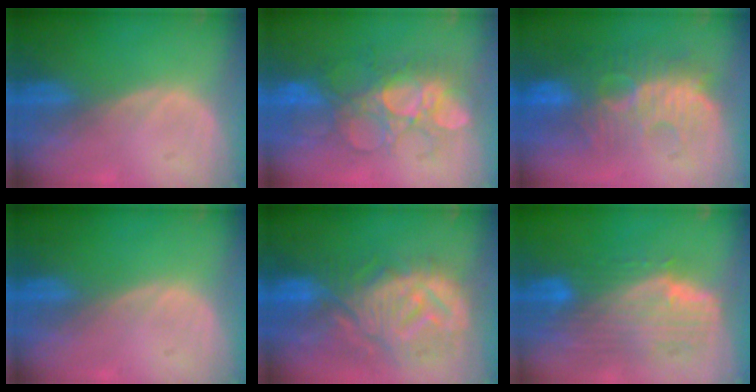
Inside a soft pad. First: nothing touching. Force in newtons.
{"total": 8.7, "press": 8.5, "slide": 1.6}
{"total": 10.4, "press": 9.8, "slide": 3.4}
{"total": 0.0}
{"total": 12.4, "press": 11.1, "slide": 5.5}
{"total": 10.2, "press": 8.9, "slide": 4.9}